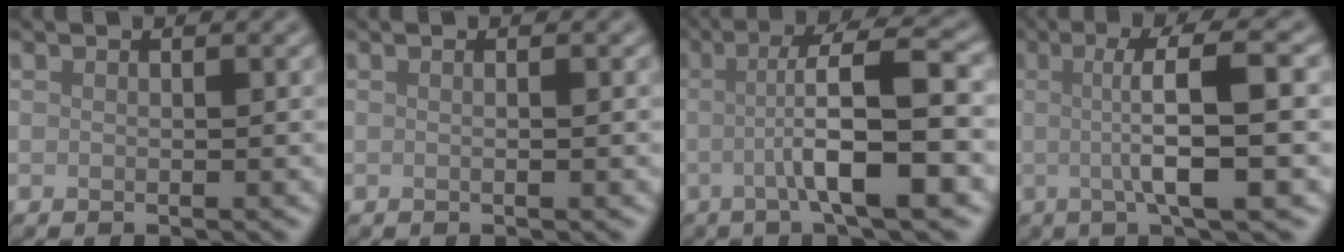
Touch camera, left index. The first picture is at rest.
{"total": 1.0, "force": [0.0, 0.4, 0.9], "torque": [-0.007, 0.000, -0.008]}
{"total": 8.2, "force": [-1.1, 1.7, 7.9], "torque": [-0.111, 0.011, -0.023]}
{"total": 7.3, "force": [0.1, 1.5, 7.1], "torque": [-0.109, 0.010, -0.003]}